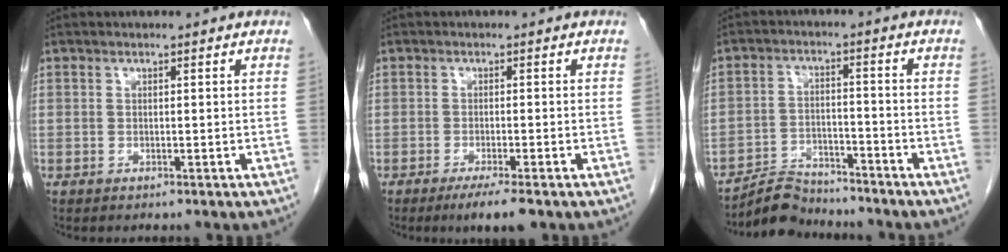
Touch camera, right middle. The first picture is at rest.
{"total": 4.5, "force": [-3.0, 0.5, 3.2], "torque": [-0.051, -0.010, -0.047]}
{"total": 6.3, "force": [-6.1, 1.5, -0.2], "torque": [0.002, 0.007, -0.107]}